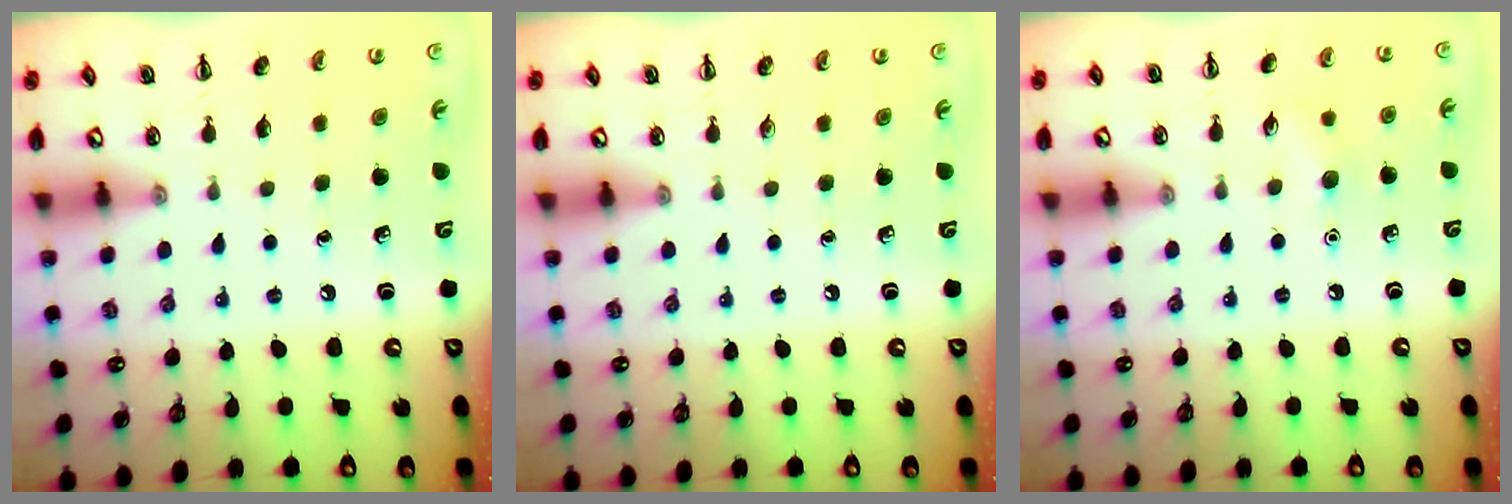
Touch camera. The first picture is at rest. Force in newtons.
{"total": 0.0}
{"total": 5.7, "press": 5.5, "slide": 1.6}